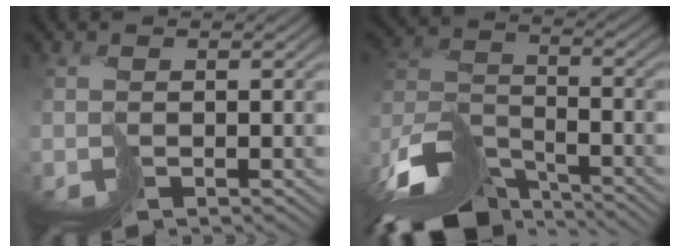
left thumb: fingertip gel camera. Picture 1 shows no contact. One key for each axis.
{"total": 12.8, "fx": -10.6, "fy": 4.1, "fz": 5.9, "tx": -0.138, "ty": -0.011, "tz": -0.187}